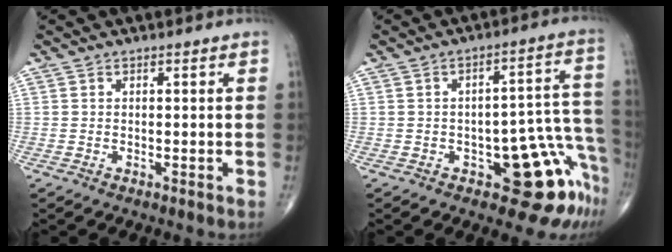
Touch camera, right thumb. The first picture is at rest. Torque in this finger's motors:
{"motor_torque": [3.05, 1.97, 0.88, -0.56, 0.03]}